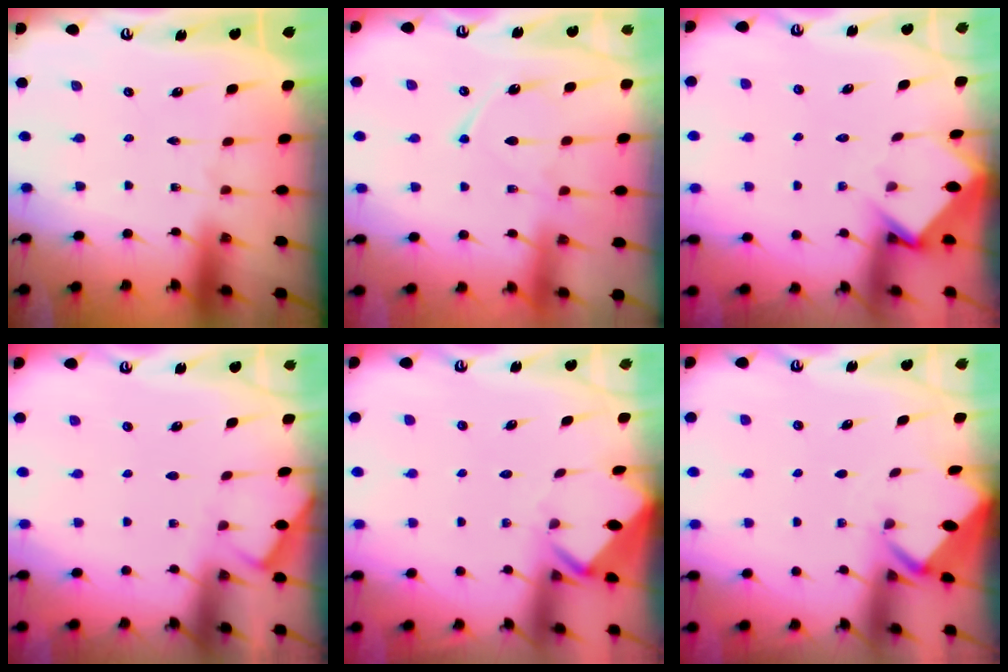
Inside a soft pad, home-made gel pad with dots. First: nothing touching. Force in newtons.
{"total": 11.5, "press": 11.4, "slide": 1.0}
{"total": 3.6, "press": 3.5, "slide": 0.3}
{"total": 3.0, "press": 2.9, "slide": 0.5}
{"total": 3.5, "press": 3.5, "slide": 0.2}
{"total": 1.9, "press": 1.9, "slide": 0.1}